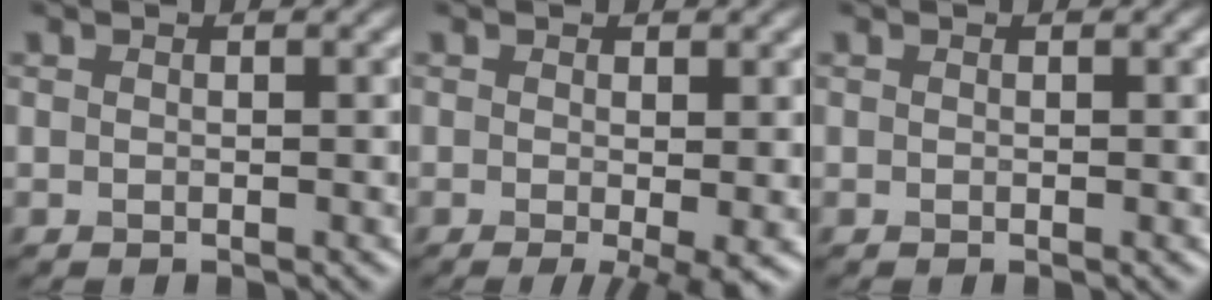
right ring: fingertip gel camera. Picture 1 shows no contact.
{"total": 3.1, "force": [-0.8, 0.4, 3.0], "torque": [-0.045, -0.015, -0.011]}
{"total": 0.0}